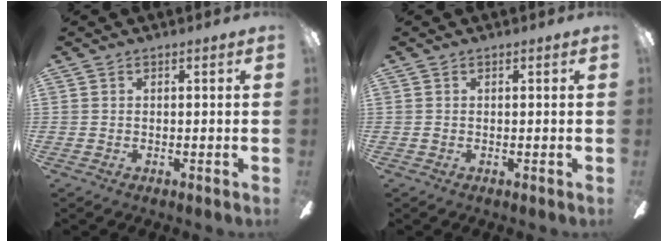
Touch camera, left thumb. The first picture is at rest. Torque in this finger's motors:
{"motor_torque": [0.09, 0.31, 0.27, 0.01, 0.00]}